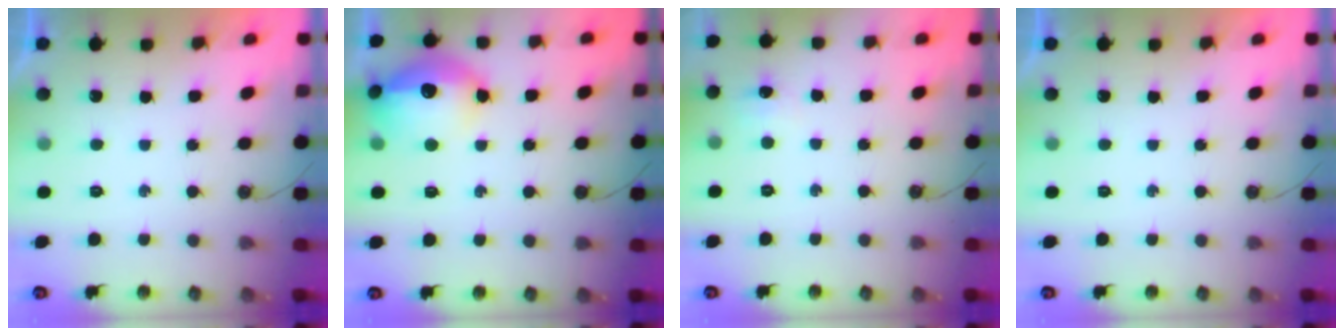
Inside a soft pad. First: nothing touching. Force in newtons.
{"total": 16.6, "press": 16.5, "slide": 1.4}
{"total": 4.9, "press": 4.9, "slide": 0.7}
{"total": 0.0}